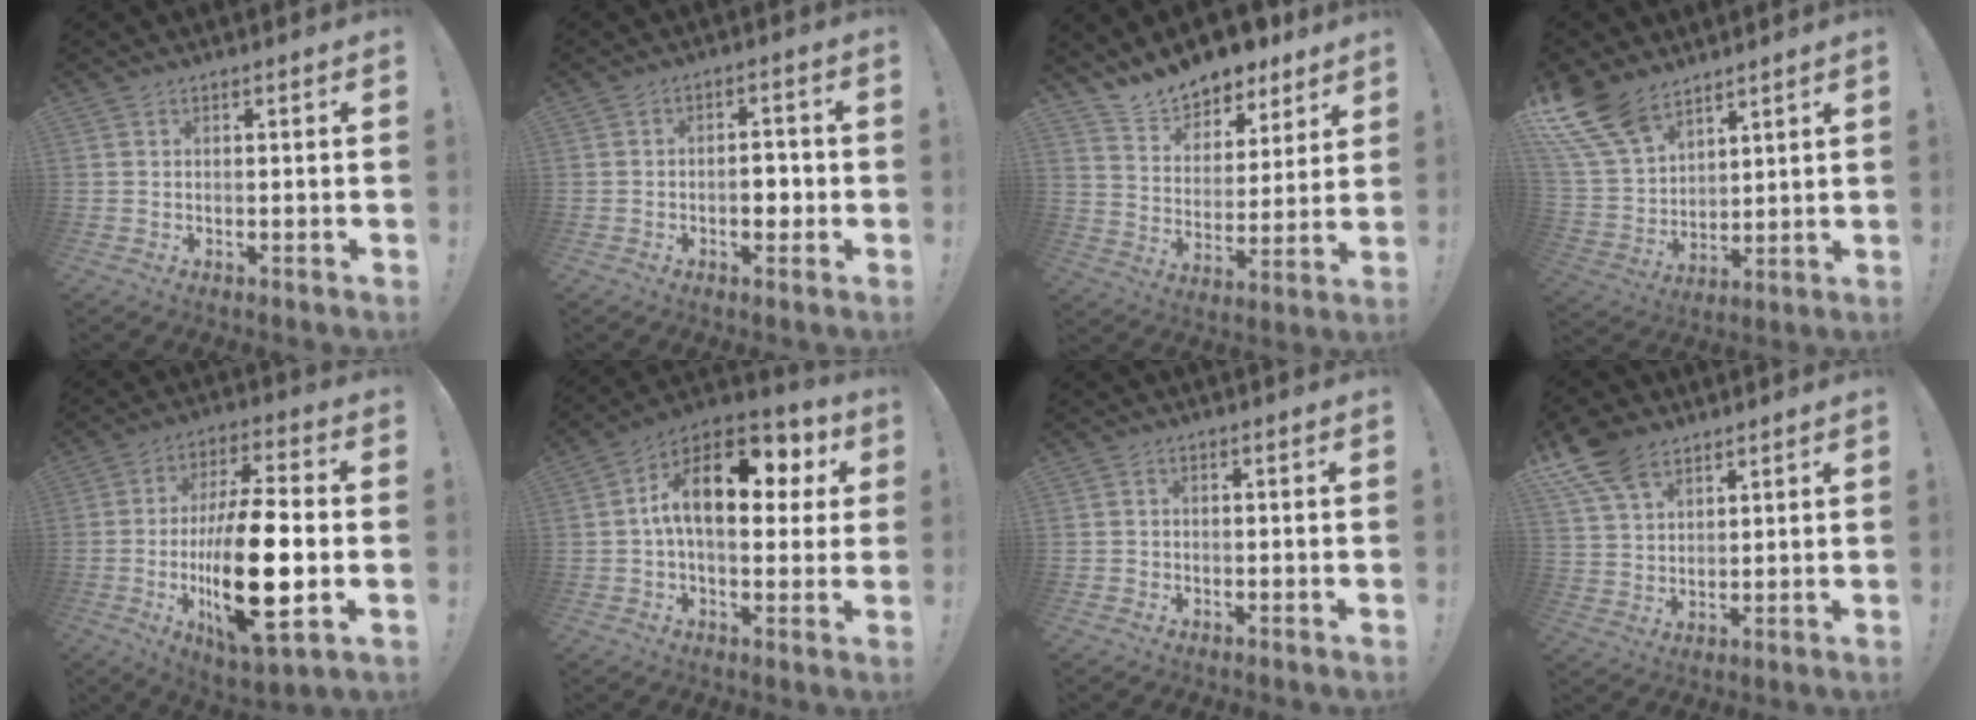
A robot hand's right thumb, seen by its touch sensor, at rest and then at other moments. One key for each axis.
{"total": 5.4, "fx": -1.7, "fy": 3.5, "fz": 3.7, "tx": -0.053, "ty": 0.013, "tz": -0.031}
{"total": 11.8, "fx": 10.9, "fy": 4.0, "fz": 2.2, "tx": -0.055, "ty": -0.092, "tz": 0.198}
{"total": 16.1, "fx": 11.3, "fy": 8.7, "fz": 7.4, "tx": -0.161, "ty": -0.070, "tz": 0.218}
{"total": 24.2, "fx": -4.0, "fy": 8.3, "fz": 22.3, "tx": -0.402, "ty": 0.000, "tz": -0.065}
{"total": 17.3, "fx": 3.7, "fy": 9.2, "fz": 14.1, "tx": -0.225, "ty": -0.001, "tz": 0.060}
{"total": 0.9, "fx": -0.5, "fy": 0.7, "fz": 0.2, "tx": -0.008, "ty": 0.005, "tz": -0.008}
{"total": 11.2, "fx": 7.6, "fy": 6.2, "fz": 5.4, "tx": -0.113, "ty": -0.035, "tz": 0.148}